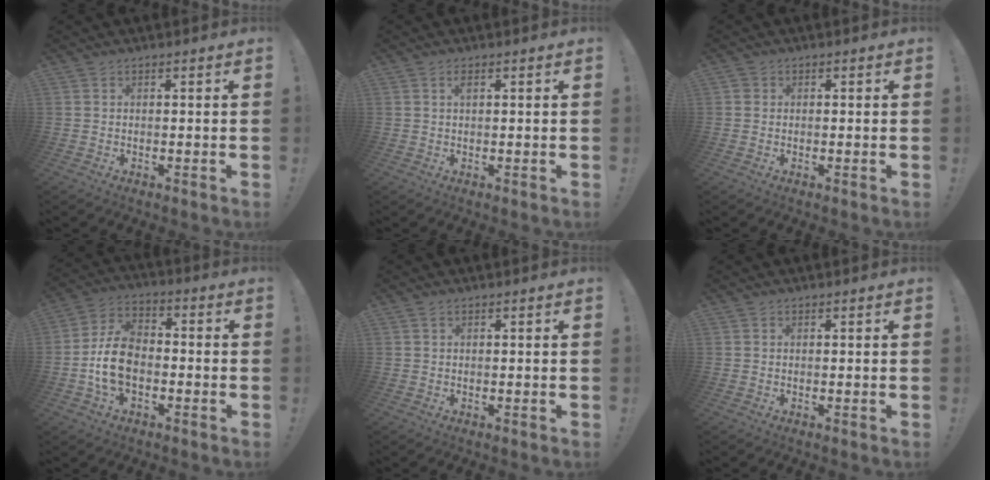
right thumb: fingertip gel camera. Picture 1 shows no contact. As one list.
[{"total": 1.2, "force": [0.5, 0.4, 1.0], "torque": [-0.020, 0.003, 0.008]}, {"total": 1.1, "force": [0.3, 1.1, 0.1], "torque": [-0.007, 0.006, 0.006]}, {"total": 11.9, "force": [-2.8, 8.1, 8.2], "torque": [-0.156, 0.017, -0.050]}, {"total": 0.6, "force": [0.3, 0.3, 0.4], "torque": [-0.005, 0.000, 0.006]}, {"total": 0.0}]